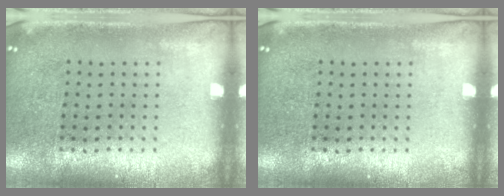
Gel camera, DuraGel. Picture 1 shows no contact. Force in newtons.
{"total": 0.0}